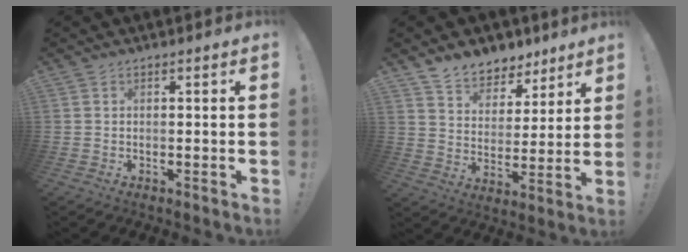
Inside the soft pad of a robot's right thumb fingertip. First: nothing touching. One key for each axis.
{"total": 8.5, "fx": 7.2, "fy": 4.5, "fz": 1.1, "tx": -0.025, "ty": -0.065, "tz": 0.138}